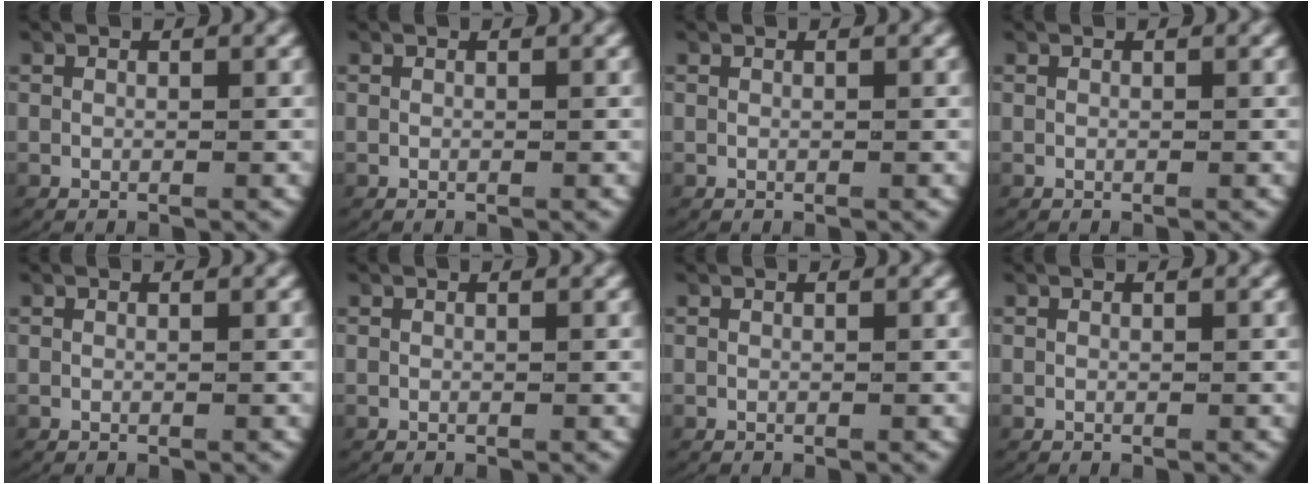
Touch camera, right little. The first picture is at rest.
{"total": 0.0}
{"total": 0.0}
{"total": 0.0}
{"total": 0.0}
{"total": 0.0}
{"total": 0.0}
{"total": 0.0}